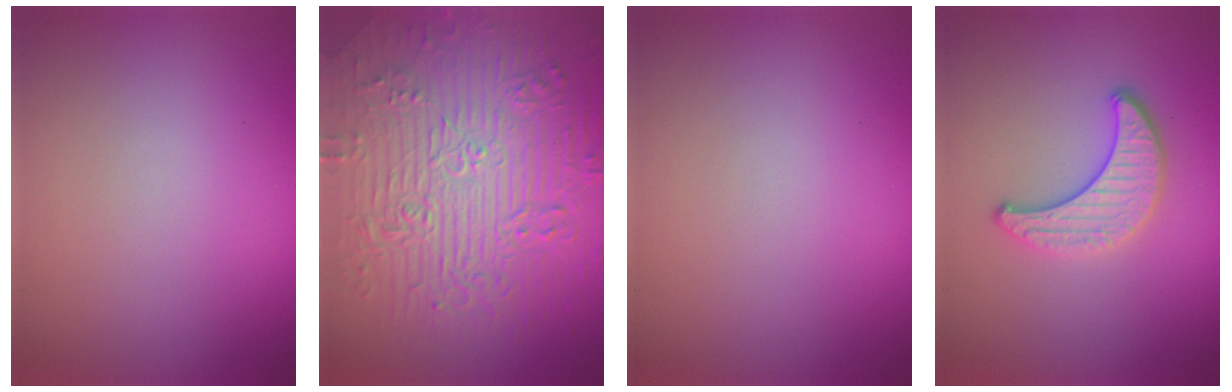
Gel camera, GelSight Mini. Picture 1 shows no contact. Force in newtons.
{"total": 11.3, "press": 7.5, "slide": 8.4}
{"total": 0.0}
{"total": 3.3, "press": 3.1, "slide": 1.0}